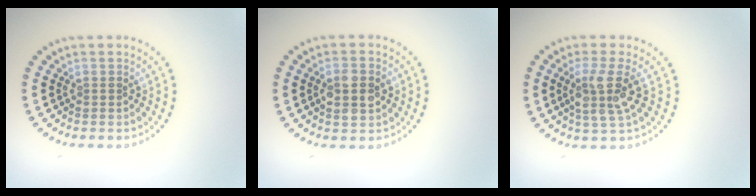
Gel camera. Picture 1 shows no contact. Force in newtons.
{"total": 3.1, "press": 3.1, "slide": 0.2}
{"total": 3.6, "press": 3.0, "slide": 1.9}